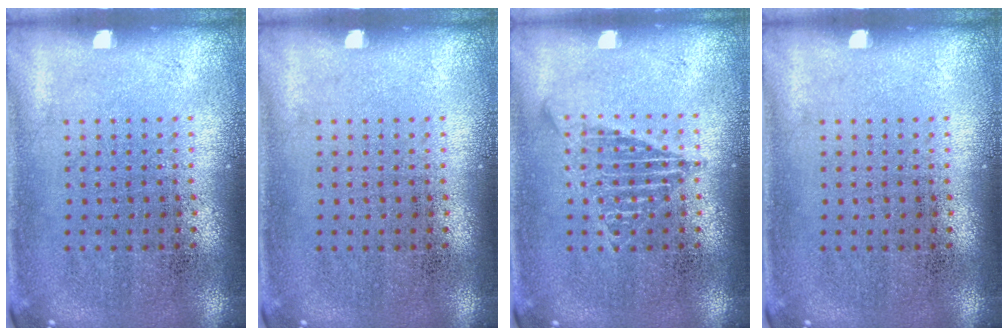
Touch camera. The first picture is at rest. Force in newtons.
{"total": 0.0}
{"total": 1.7, "press": 1.7, "slide": 0.2}
{"total": 0.0}